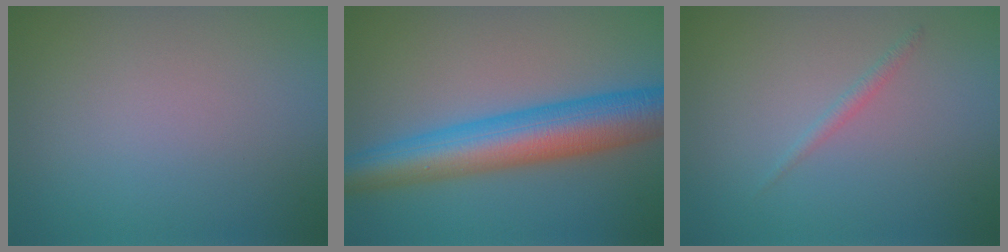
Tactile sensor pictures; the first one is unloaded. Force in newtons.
{"total": 9.0, "press": 8.9, "slide": 0.2}
{"total": 0.9, "press": 0.9, "slide": 0.1}